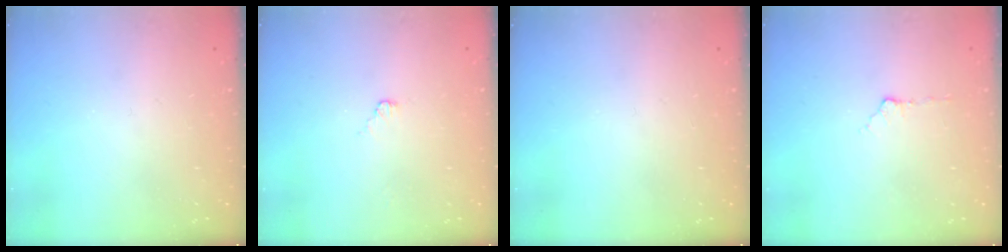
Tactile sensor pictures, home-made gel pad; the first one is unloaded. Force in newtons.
{"total": 2.5, "press": 2.5, "slide": 0.3}
{"total": 0.0}
{"total": 3.3, "press": 3.1, "slide": 1.1}